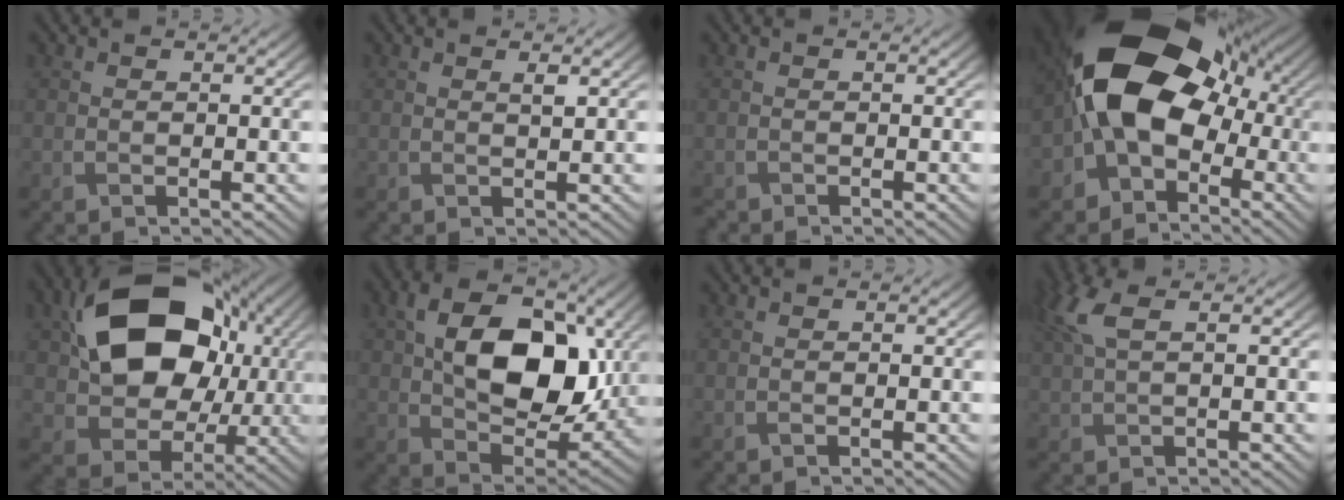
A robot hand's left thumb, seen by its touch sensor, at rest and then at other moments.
{"total": 0.8, "force": [0.6, 0.1, 0.6], "torque": [-0.014, -0.001, 0.009]}
{"total": 0.7, "force": [-0.7, 0.0, -0.1], "torque": [0.002, -0.003, -0.016]}
{"total": 15.5, "force": [-1.0, 10.8, 11.1], "torque": [-0.194, 0.000, -0.036]}
{"total": 16.6, "force": [3.4, 11.9, 11.0], "torque": [-0.205, 0.007, 0.058]}
{"total": 13.0, "force": [1.9, 8.1, 10.0], "torque": [-0.173, -0.001, 0.035]}
{"total": 0.0}
{"total": 4.3, "force": [1.6, 1.3, 3.8], "torque": [-0.095, 0.016, 0.031]}